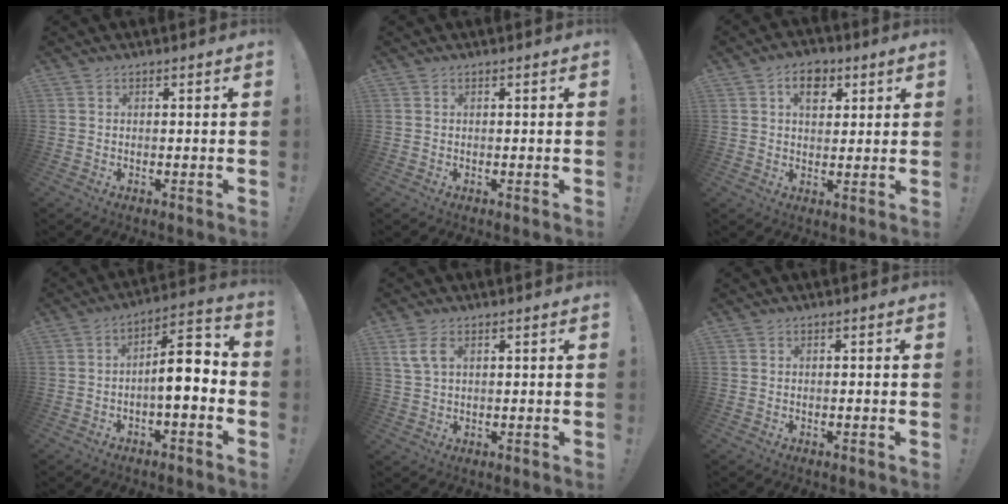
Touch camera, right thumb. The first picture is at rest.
{"total": 0.0}
{"total": 7.6, "force": [3.2, 5.2, 4.6], "torque": [-0.069, 0.004, 0.056]}
{"total": 9.8, "force": [-2.4, 3.2, 9.0], "torque": [-0.140, 0.013, -0.042]}
{"total": 5.1, "force": [2.1, 2.7, 3.8], "torque": [-0.074, -0.003, 0.039]}
{"total": 0.7, "force": [-0.5, -0.2, 0.5], "torque": [-0.012, 0.001, -0.008]}